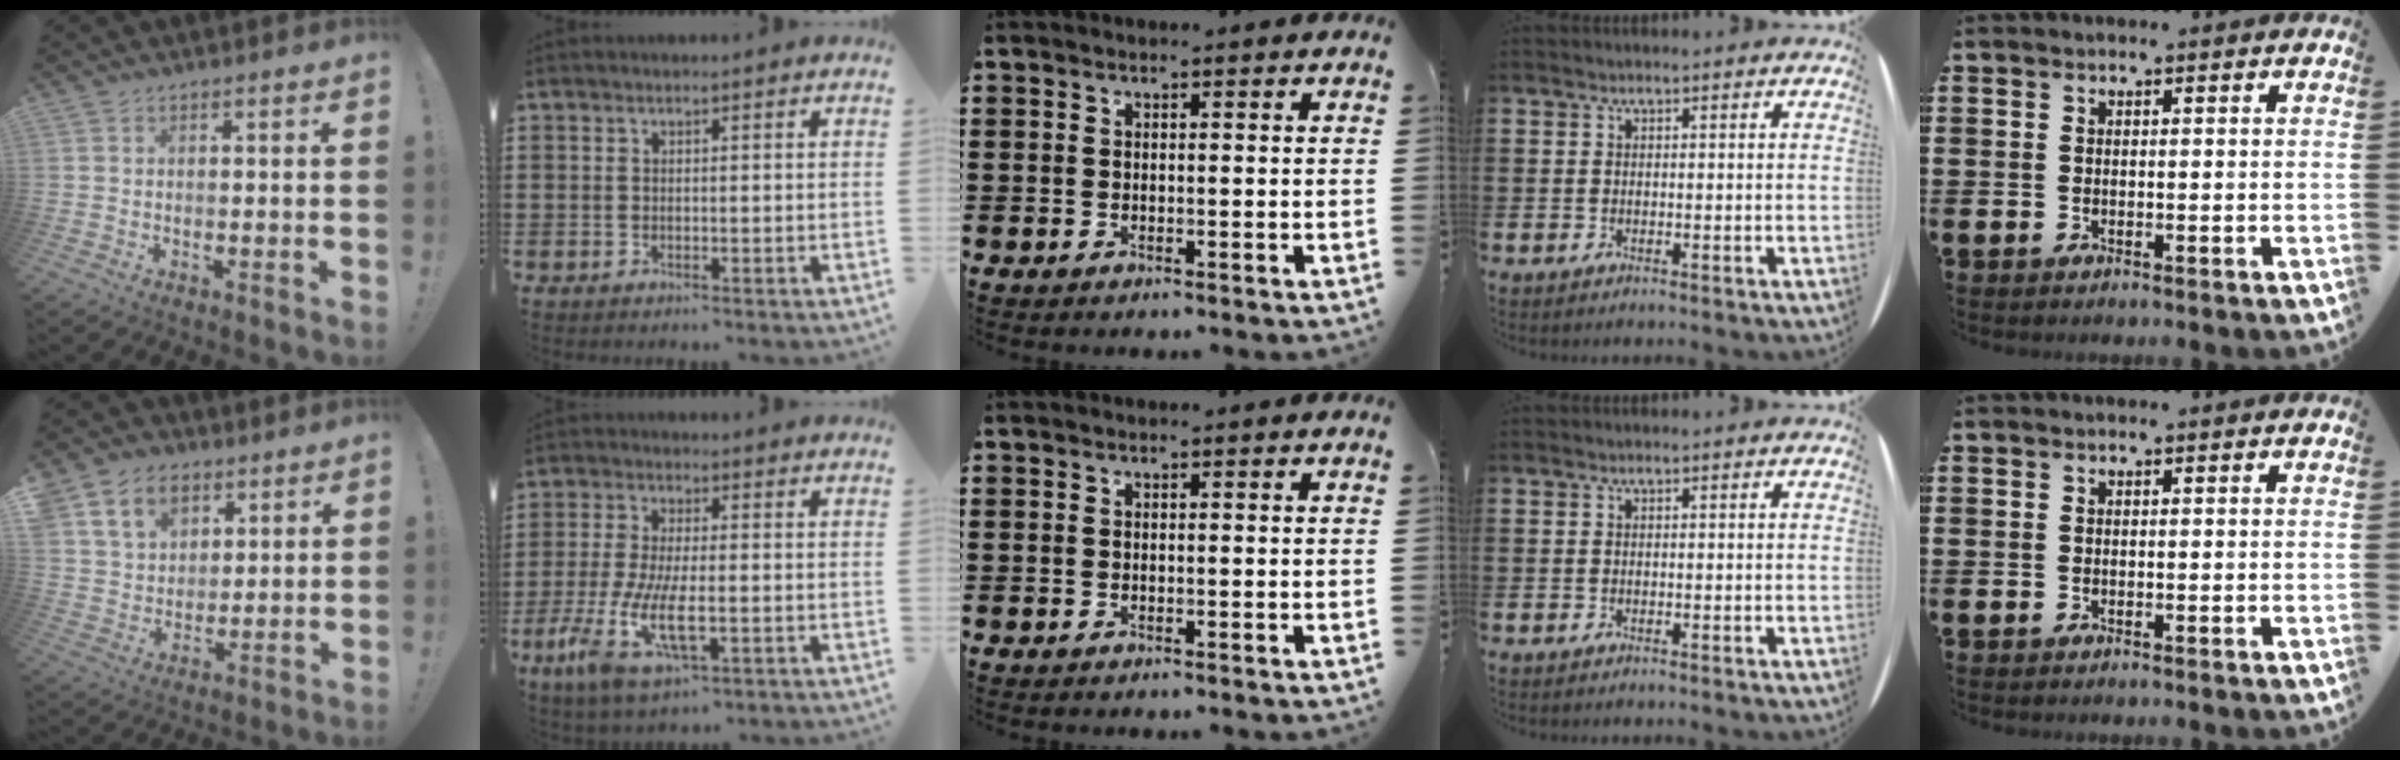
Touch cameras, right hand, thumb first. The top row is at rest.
{"thumb": {"total": 12.2, "force": [6.5, 9.2, 4.7], "torque": [-0.077, -0.028, 0.129]}, "index": {"total": 10.0, "force": [-3.4, 3.5, 8.7], "torque": [-0.196, -0.015, -0.062]}}